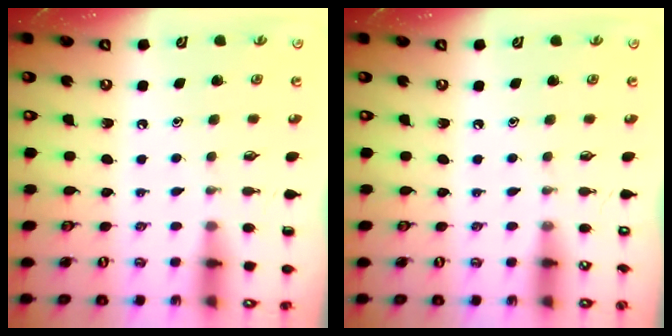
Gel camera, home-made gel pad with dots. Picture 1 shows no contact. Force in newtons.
{"total": 0.0}